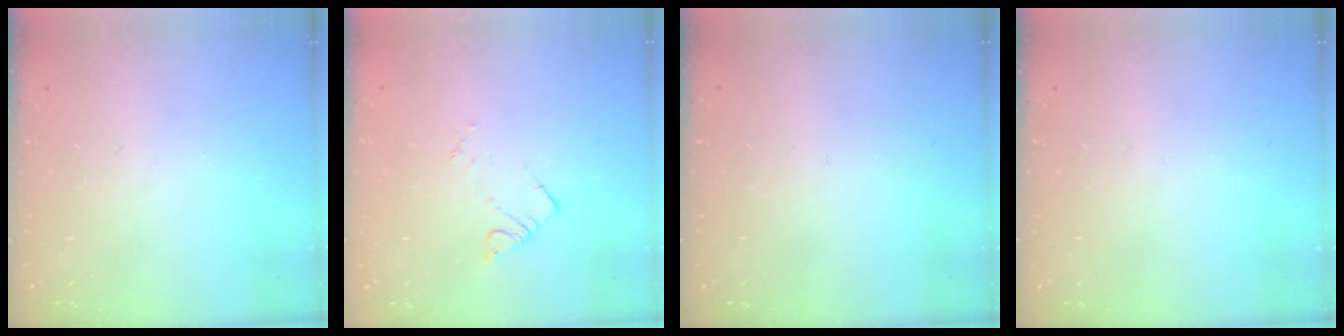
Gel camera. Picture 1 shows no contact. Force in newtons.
{"total": 3.7, "press": 3.7, "slide": 0.5}
{"total": 0.0}
{"total": 0.0}